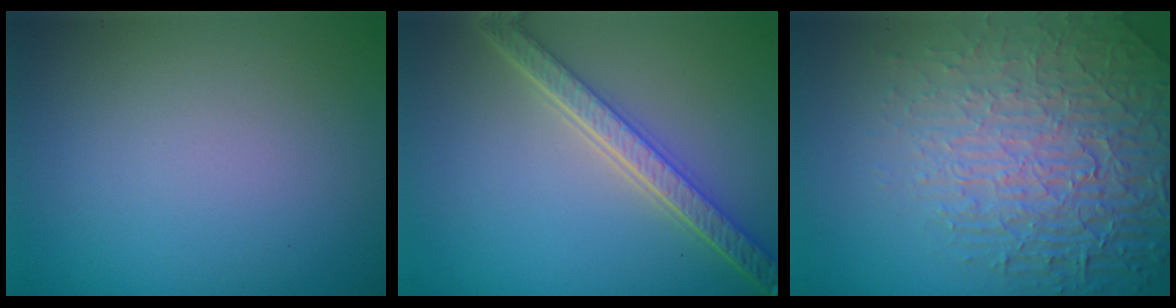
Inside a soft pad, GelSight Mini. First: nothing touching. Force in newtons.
{"total": 5.2, "press": 4.0, "slide": 3.3}
{"total": 7.5, "press": 5.8, "slide": 4.8}